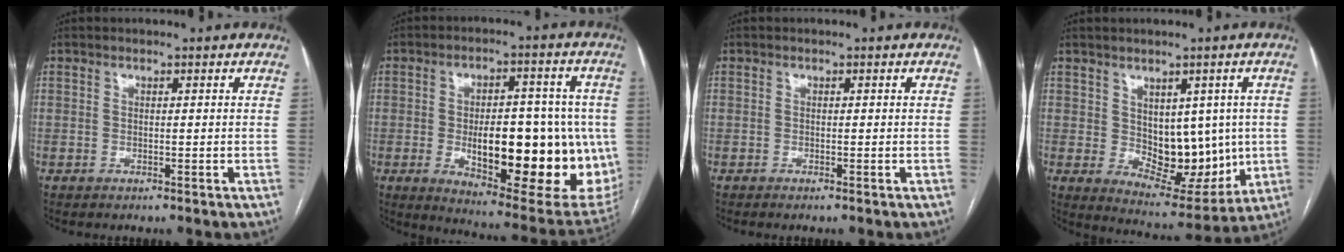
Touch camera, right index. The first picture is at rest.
{"total": 23.0, "force": [-3.2, 8.2, 21.2], "torque": [-0.246, 0.007, -0.018]}
{"total": 0.5, "force": [-0.4, -0.1, 0.3], "torque": [-0.006, 0.000, -0.008]}
{"total": 11.3, "force": [0.4, 6.7, 9.1], "torque": [-0.112, 0.000, 0.032]}